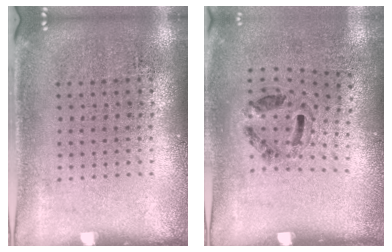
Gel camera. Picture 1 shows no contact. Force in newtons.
{"total": 1.2, "press": 0.7, "slide": 0.9}